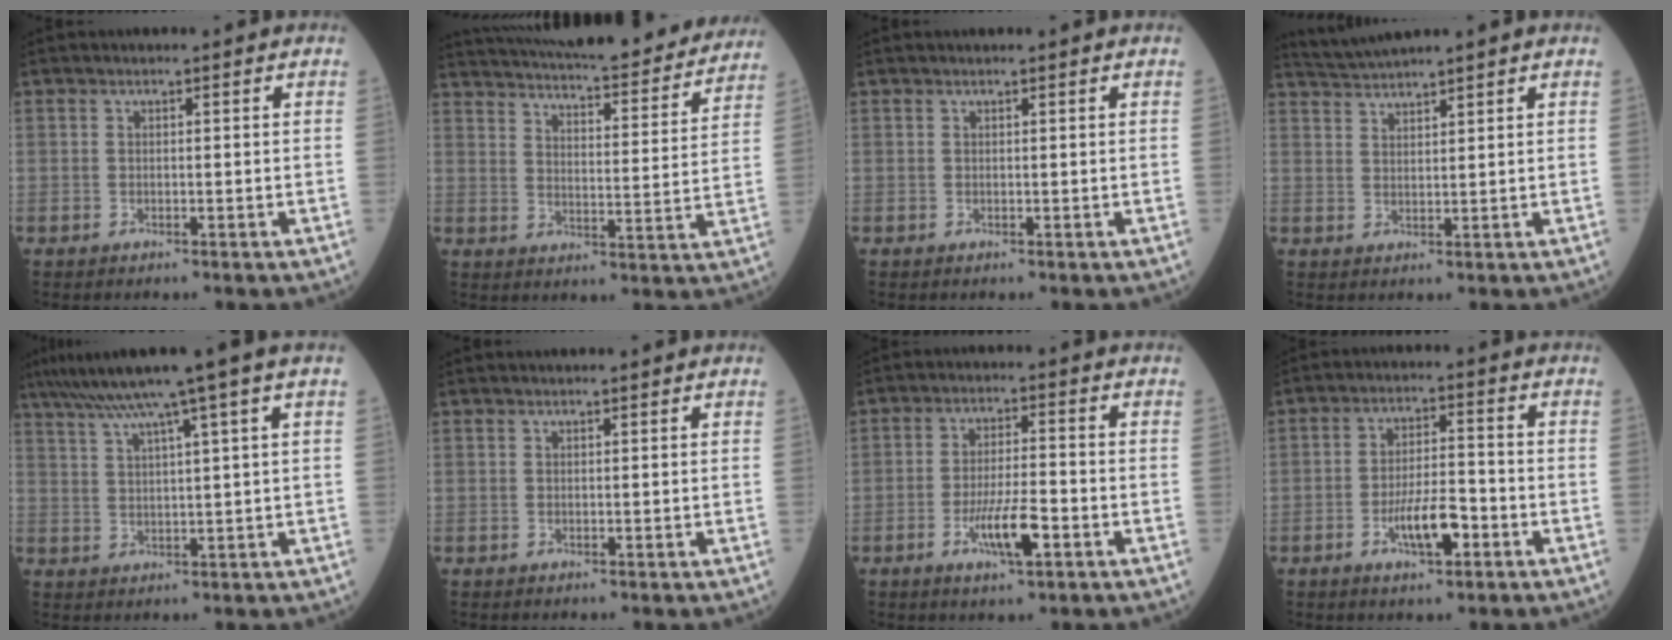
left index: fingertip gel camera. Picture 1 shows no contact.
{"total": 27.1, "force": [24.4, 4.6, 10.7], "torque": [-0.180, -0.029, 0.312]}
{"total": 1.0, "force": [1.0, 0.0, 0.3], "torque": [-0.002, 0.012, 0.016]}
{"total": 4.0, "force": [3.8, -1.1, 0.9], "torque": [-0.025, 0.016, 0.077]}
{"total": 10.4, "force": [7.2, -2.0, 7.3], "torque": [-0.121, 0.026, 0.111]}
{"total": 2.0, "force": [1.9, 0.1, 0.7], "torque": [-0.004, 0.017, 0.026]}
{"total": 6.5, "force": [-2.9, 1.0, 5.8], "torque": [-0.111, -0.009, -0.052]}
{"total": 6.6, "force": [-3.0, 1.9, 5.6], "torque": [-0.108, -0.002, -0.053]}